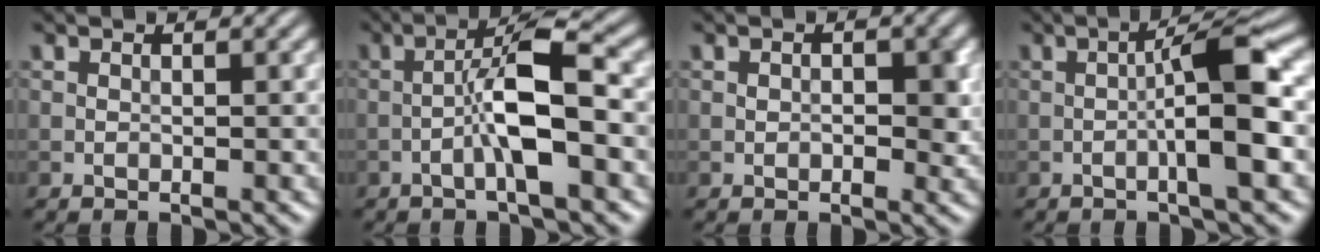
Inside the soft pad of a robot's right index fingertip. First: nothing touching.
{"total": 5.6, "force": [-1.6, 0.9, 5.3], "torque": [-0.098, 0.021, -0.036]}
{"total": 2.3, "force": [0.0, 1.4, 1.9], "torque": [-0.021, -0.001, -0.002]}
{"total": 5.4, "force": [-0.9, 0.5, 5.3], "torque": [-0.085, 0.017, -0.023]}